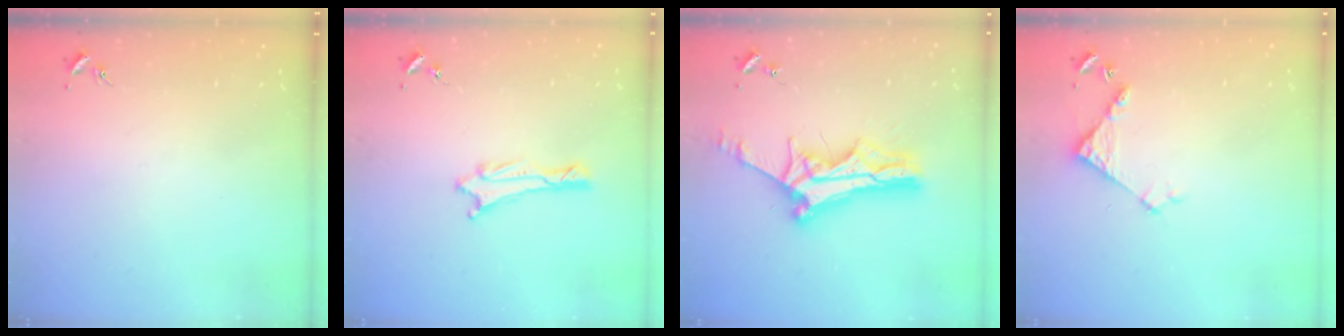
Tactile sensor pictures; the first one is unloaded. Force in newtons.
{"total": 1.1, "press": 1.1, "slide": 0.1}
{"total": 10.9, "press": 10.8, "slide": 0.9}
{"total": 3.8, "press": 3.8, "slide": 0.3}